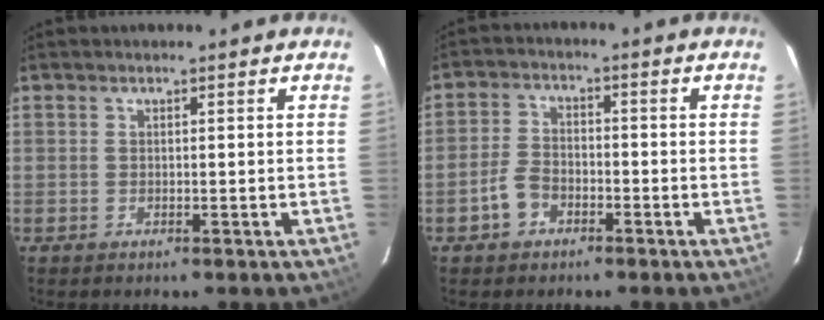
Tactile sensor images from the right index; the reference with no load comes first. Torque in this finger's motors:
{"motor_torque": [-0.14, -0.07, -0.18, -0.07]}